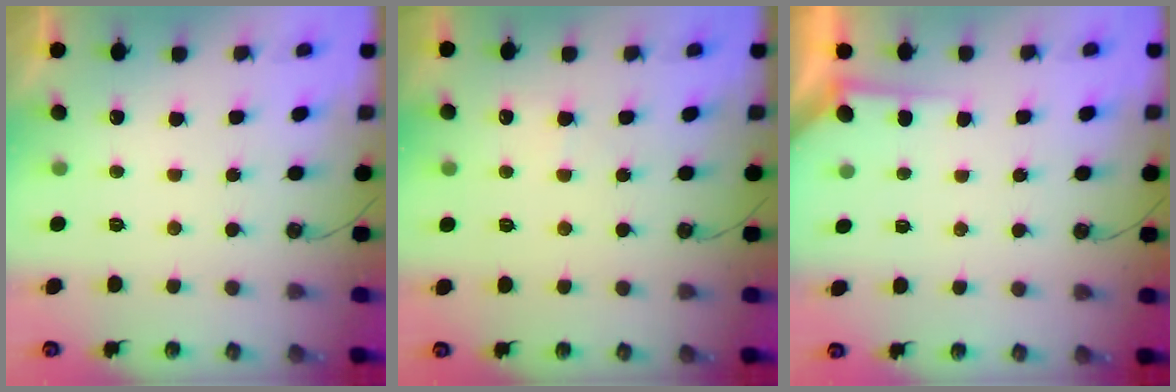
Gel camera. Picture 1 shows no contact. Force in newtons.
{"total": 3.5, "press": 3.4, "slide": 0.4}
{"total": 2.5, "press": 2.4, "slide": 0.4}